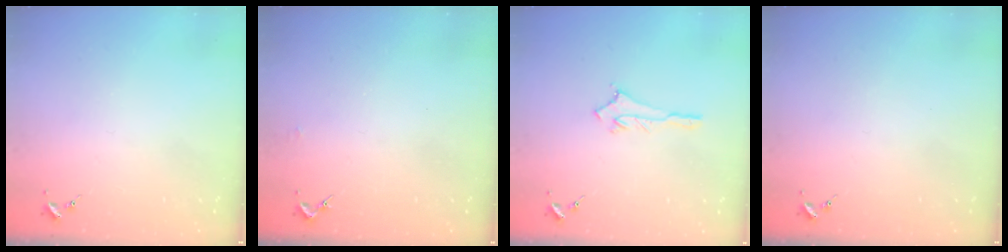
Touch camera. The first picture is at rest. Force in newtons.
{"total": 1.4, "press": 1.4, "slide": 0.1}
{"total": 2.9, "press": 2.9, "slide": 0.3}
{"total": 0.0}